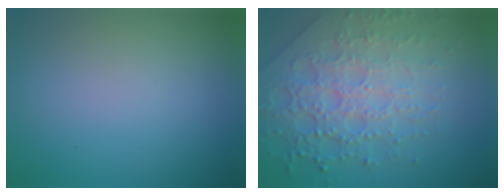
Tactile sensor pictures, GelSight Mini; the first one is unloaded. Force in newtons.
{"total": 7.7, "press": 5.4, "slide": 5.5}